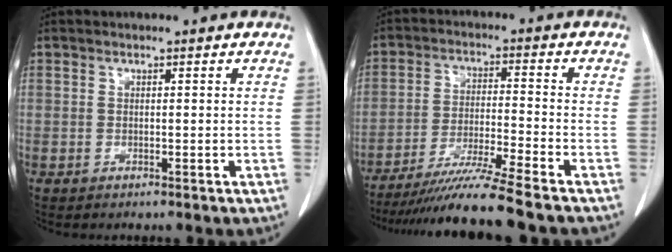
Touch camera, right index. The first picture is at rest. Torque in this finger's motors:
{"motor_torque": [1.32, -0.80, 0.60, 0.17]}